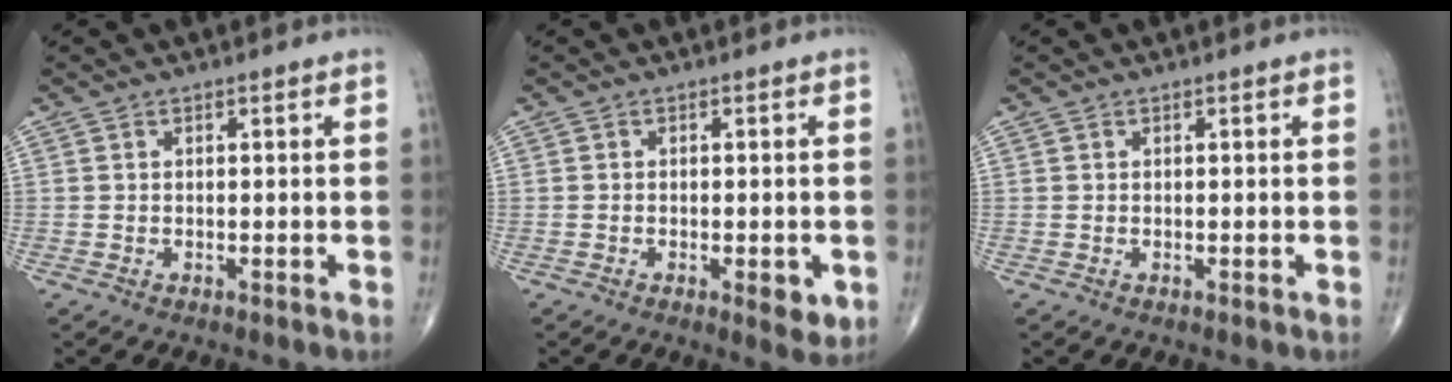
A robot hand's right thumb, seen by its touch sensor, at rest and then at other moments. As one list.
[{"total": 3.8, "force": [-1.1, 1.5, 3.3], "torque": [-0.037, -0.006, -0.012]}, {"total": 0.0}]